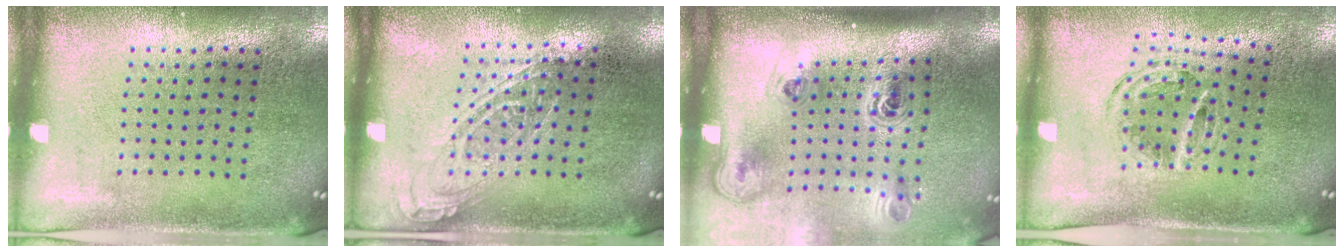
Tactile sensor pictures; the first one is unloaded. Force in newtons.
{"total": 1.2, "press": 1.1, "slide": 0.4}
{"total": 2.3, "press": 1.5, "slide": 1.7}
{"total": 0.9, "press": 0.9, "slide": 0.1}